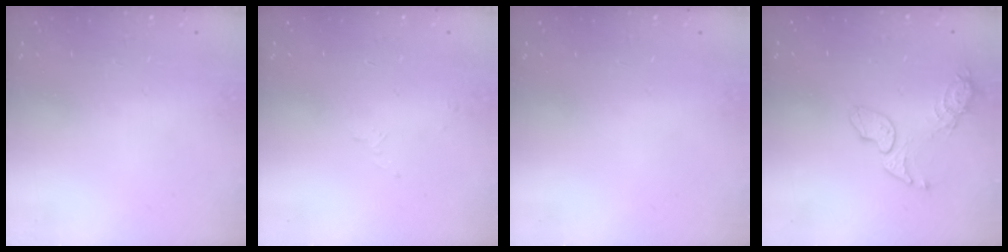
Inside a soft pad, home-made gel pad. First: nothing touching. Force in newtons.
{"total": 4.4, "press": 3.6, "slide": 2.6}
{"total": 0.0}
{"total": 8.6, "press": 8.6, "slide": 0.7}